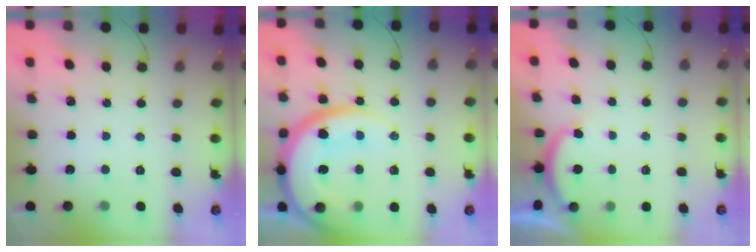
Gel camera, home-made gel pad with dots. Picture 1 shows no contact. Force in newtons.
{"total": 18.8, "press": 18.6, "slide": 2.2}
{"total": 2.5, "press": 2.5, "slide": 0.5}